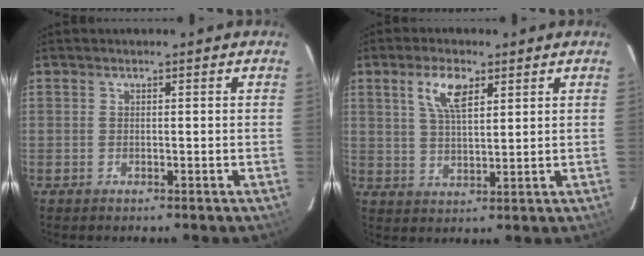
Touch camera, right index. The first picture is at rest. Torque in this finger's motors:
{"motor_torque": [0.48, -0.04, 0.21, 0.07]}